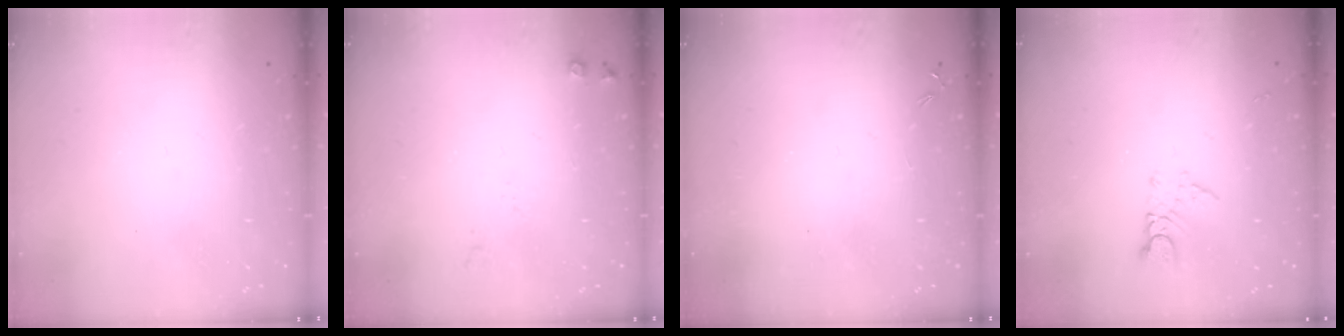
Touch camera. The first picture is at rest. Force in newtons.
{"total": 4.4, "press": 4.3, "slide": 0.7}
{"total": 0.0}
{"total": 3.1, "press": 3.1, "slide": 0.3}